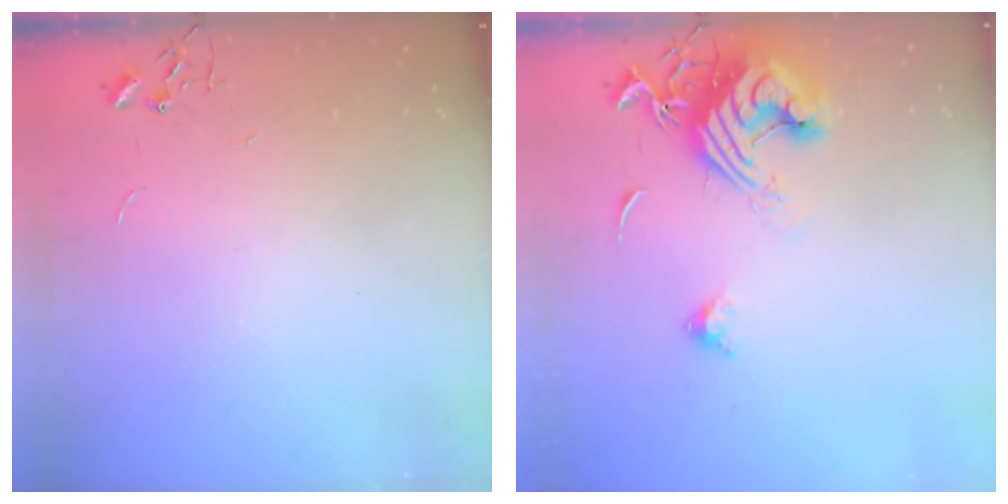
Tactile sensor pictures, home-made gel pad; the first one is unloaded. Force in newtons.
{"total": 14.9, "press": 14.8, "slide": 1.9}